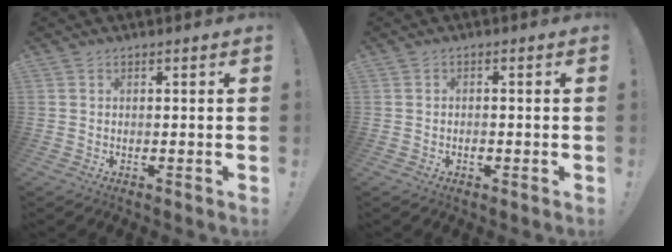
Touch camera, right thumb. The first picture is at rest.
{"total": 1.4, "force": [-1.0, 0.8, 0.7], "torque": [-0.014, 0.003, -0.017]}